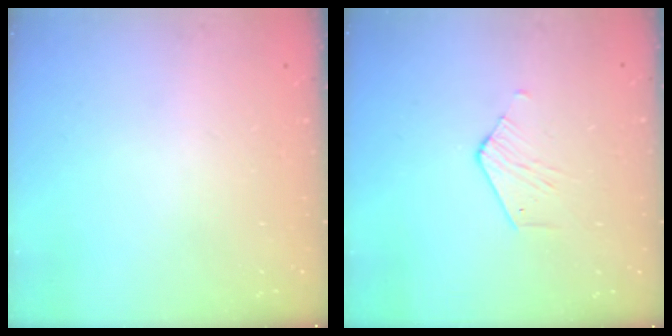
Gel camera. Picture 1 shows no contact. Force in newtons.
{"total": 2.6, "press": 2.6, "slide": 0.2}